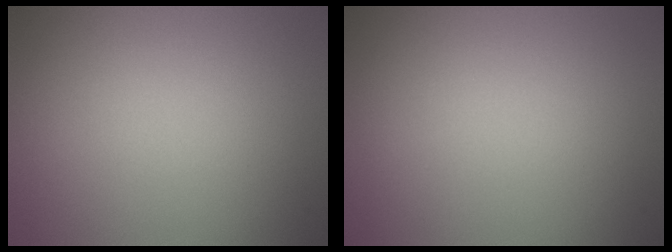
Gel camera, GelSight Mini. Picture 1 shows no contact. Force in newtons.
{"total": 0.0}